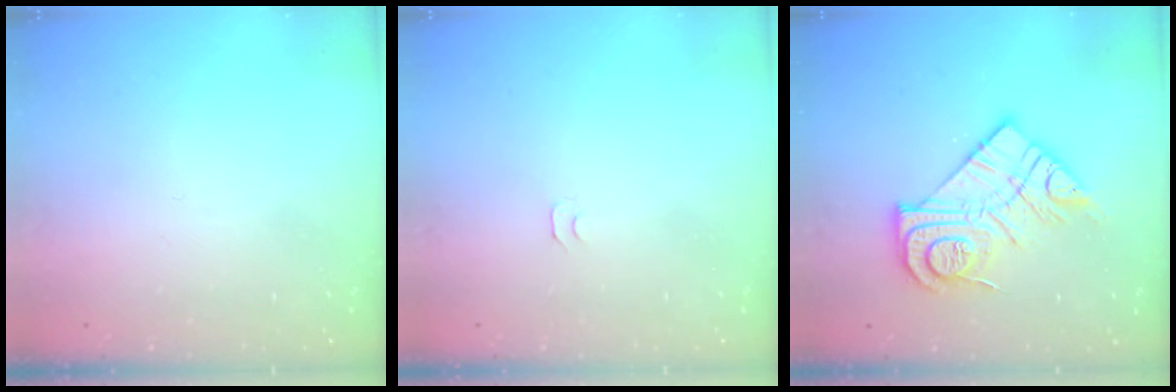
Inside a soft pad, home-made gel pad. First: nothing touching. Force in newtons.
{"total": 5.1, "press": 5.1, "slide": 0.5}
{"total": 16.3, "press": 16.2, "slide": 1.1}